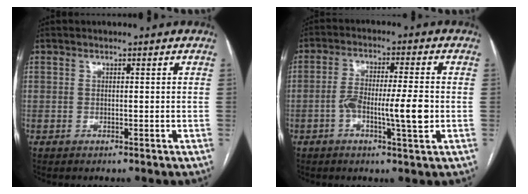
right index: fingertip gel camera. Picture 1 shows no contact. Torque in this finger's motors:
{"motor_torque": [0.09, -0.05, 0.27, 0.07]}